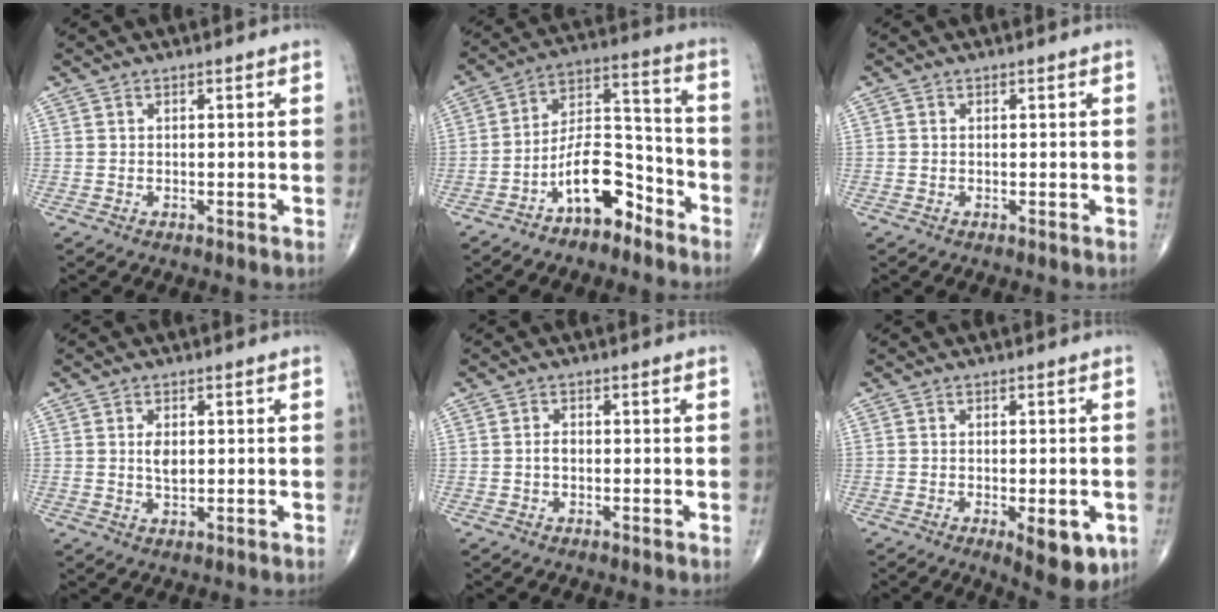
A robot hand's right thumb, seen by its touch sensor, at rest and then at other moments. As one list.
[{"total": 12.0, "force": [-7.2, 5.7, 7.7], "torque": [-0.120, 0.078, -0.131]}, {"total": 0.0}, {"total": 3.1, "force": [0.4, 1.7, 2.5], "torque": [-0.041, -0.004, 0.010]}, {"total": 1.4, "force": [-0.2, 1.0, 1.1], "torque": [-0.016, 0.003, -0.006]}, {"total": 8.1, "force": [-2.7, 3.1, 6.9], "torque": [-0.074, -0.009, -0.029]}]